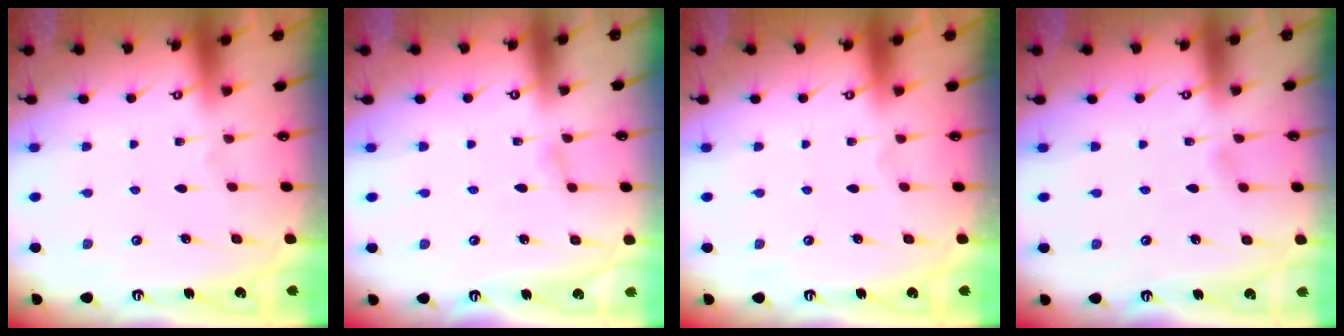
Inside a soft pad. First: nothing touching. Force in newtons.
{"total": 1.9, "press": 1.8, "slide": 0.3}
{"total": 0.0}
{"total": 2.5, "press": 2.5, "slide": 0.4}